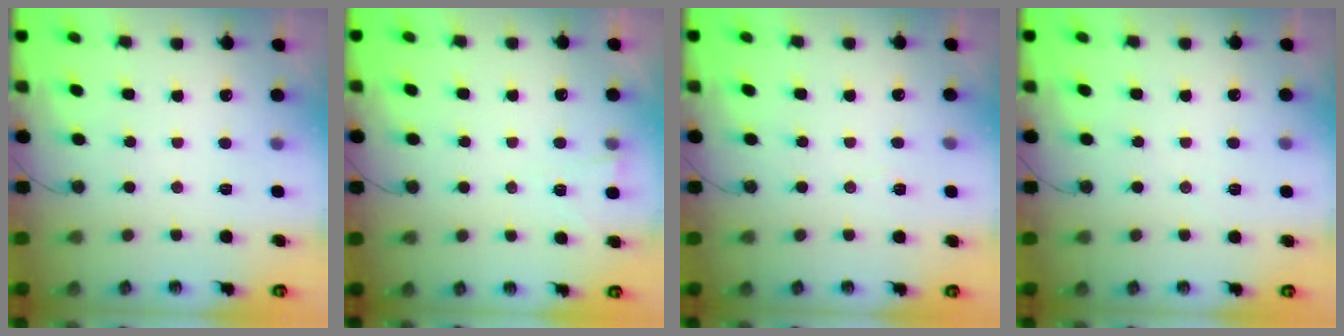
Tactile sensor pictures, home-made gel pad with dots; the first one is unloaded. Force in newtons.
{"total": 2.7, "press": 2.1, "slide": 1.6}
{"total": 5.5, "press": 3.2, "slide": 4.5}
{"total": 5.2, "press": 2.6, "slide": 4.5}